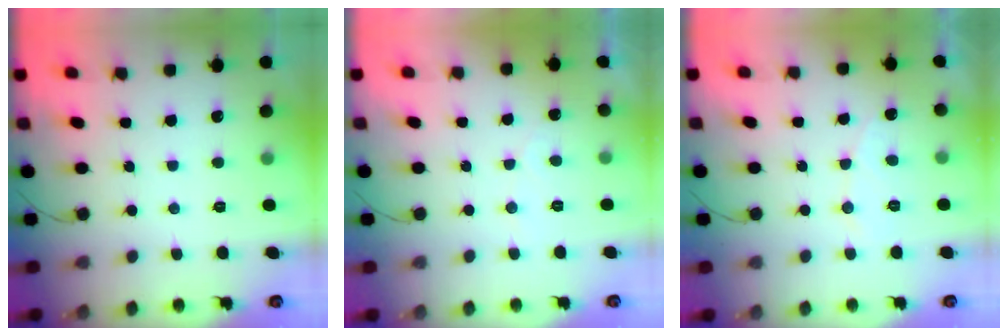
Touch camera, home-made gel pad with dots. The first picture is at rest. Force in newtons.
{"total": 2.7, "press": 2.7, "slide": 0.1}
{"total": 6.0, "press": 6.0, "slide": 0.4}